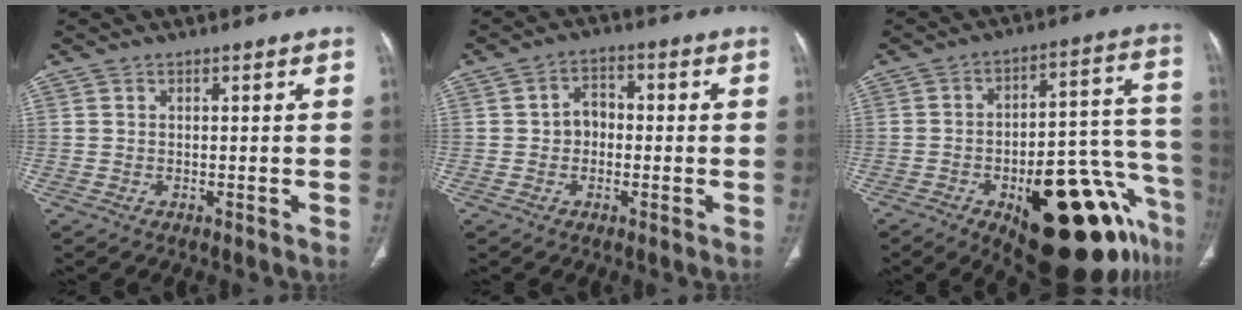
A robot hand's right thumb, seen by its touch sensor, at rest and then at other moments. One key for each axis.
{"total": 4.6, "fx": -0.4, "fy": 3.7, "fz": 2.7, "tx": -0.023, "ty": 0.019, "tz": -0.016}
{"total": 28.1, "fx": -14.6, "fy": 10.4, "fz": 21.6, "tx": -0.203, "ty": 0.086, "tz": -0.200}